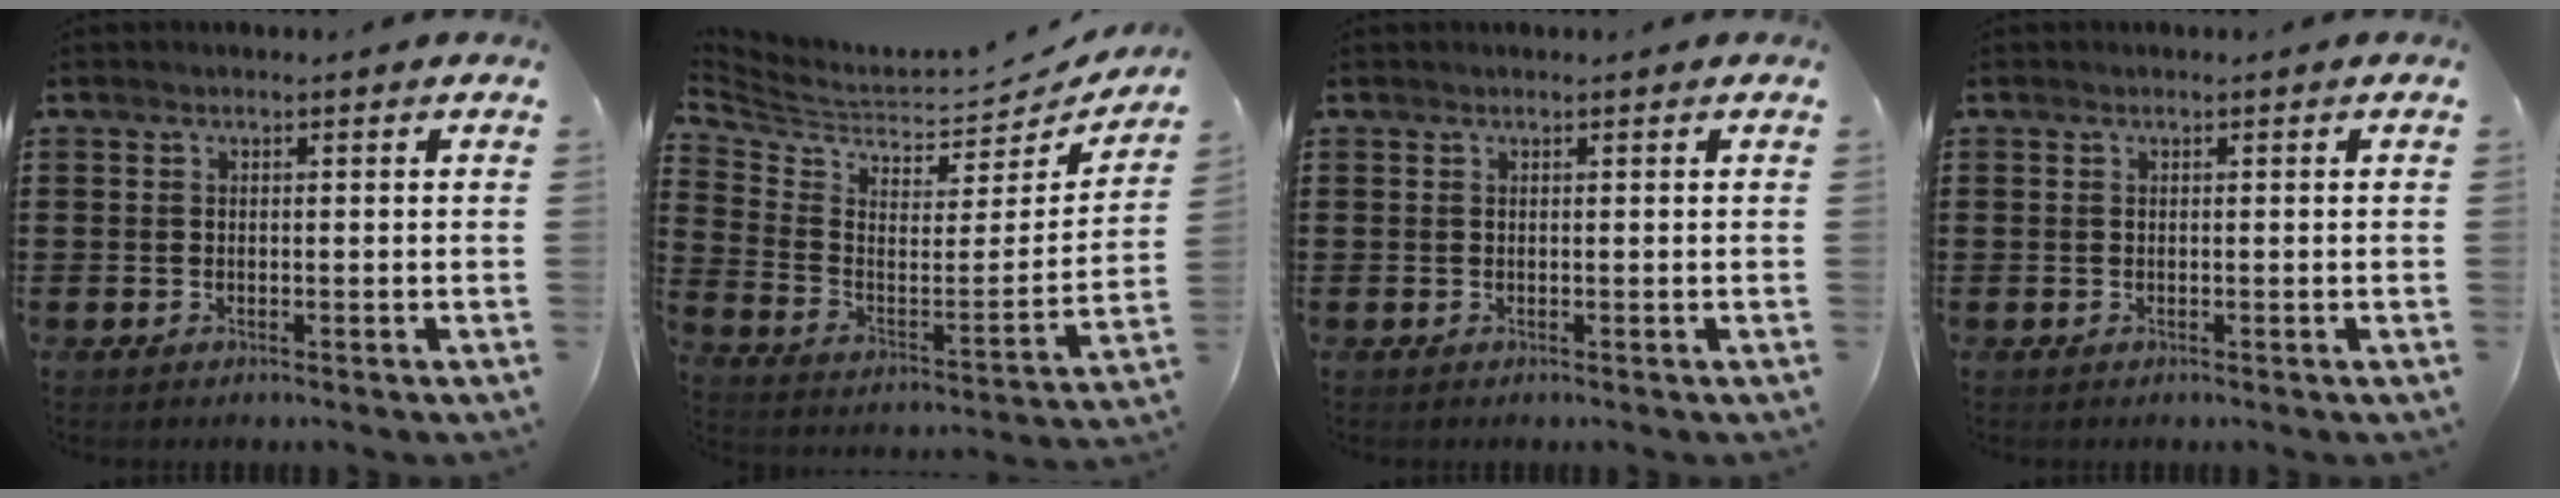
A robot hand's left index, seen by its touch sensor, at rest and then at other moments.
{"total": 3.7, "force": [3.3, 1.4, 1.0], "torque": [-0.046, -0.048, 0.054]}
{"total": 0.0}
{"total": 0.0}